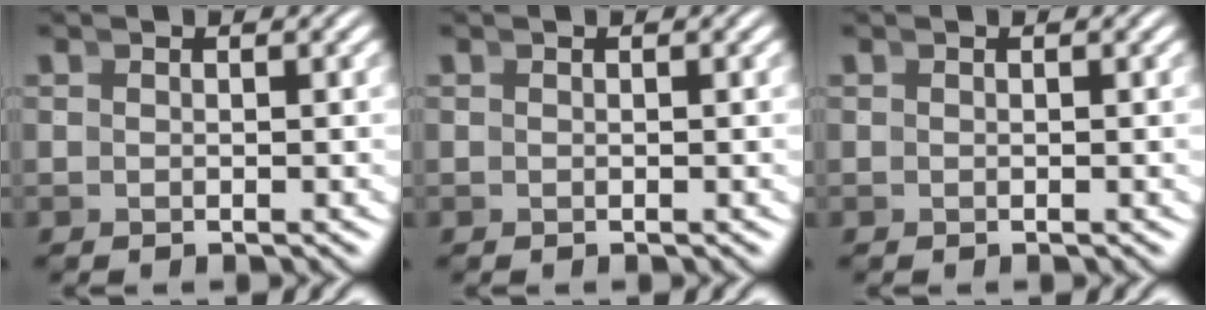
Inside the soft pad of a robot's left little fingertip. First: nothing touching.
{"total": 0.0}
{"total": 0.0}